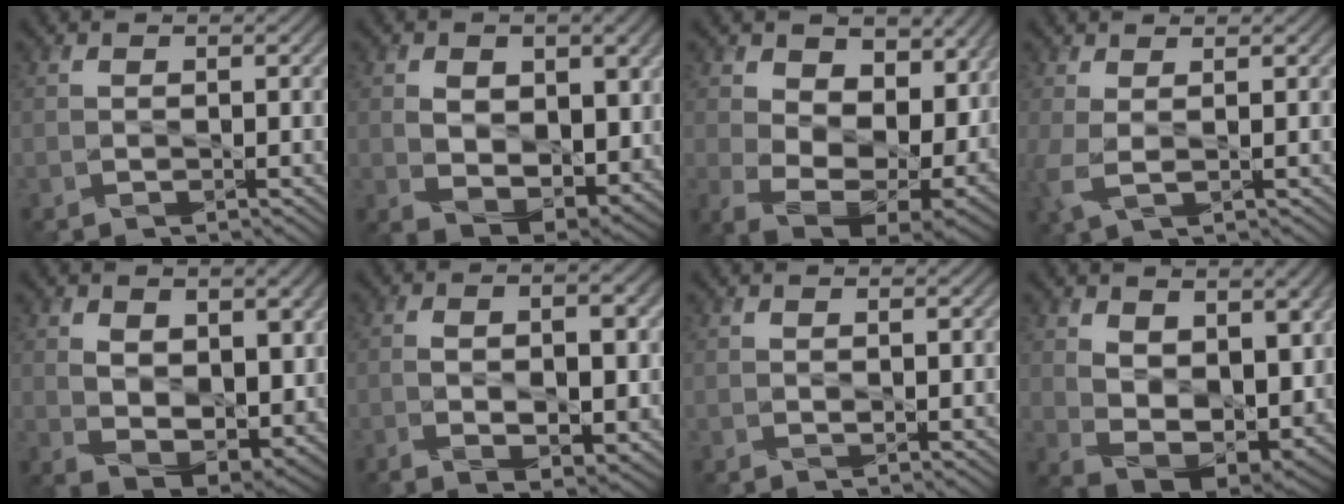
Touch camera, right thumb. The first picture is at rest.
{"total": 8.5, "force": [1.2, 5.7, 6.2], "torque": [-0.115, -0.018, 0.023]}
{"total": 13.3, "force": [3.8, 8.9, 9.2], "torque": [-0.191, -0.017, 0.074]}
{"total": 2.7, "force": [0.6, 0.8, 2.5], "torque": [-0.070, 0.000, 0.006]}
{"total": 9.0, "force": [1.8, 5.6, 6.8], "torque": [-0.133, -0.017, 0.034]}
{"total": 8.4, "force": [-1.2, 4.0, 7.3], "torque": [-0.127, -0.008, -0.003]}
{"total": 0.6, "force": [0.2, 0.2, 0.5], "torque": [-0.008, -0.001, 0.003]}
{"total": 10.4, "force": [2.8, 6.3, 7.7], "torque": [-0.156, -0.015, 0.057]}